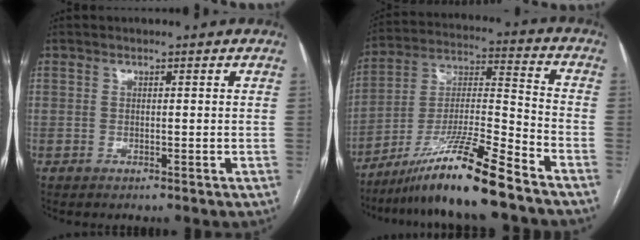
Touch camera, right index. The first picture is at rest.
{"total": 14.9, "force": [-11.4, -0.7, 9.7], "torque": [-0.180, -0.009, -0.203]}